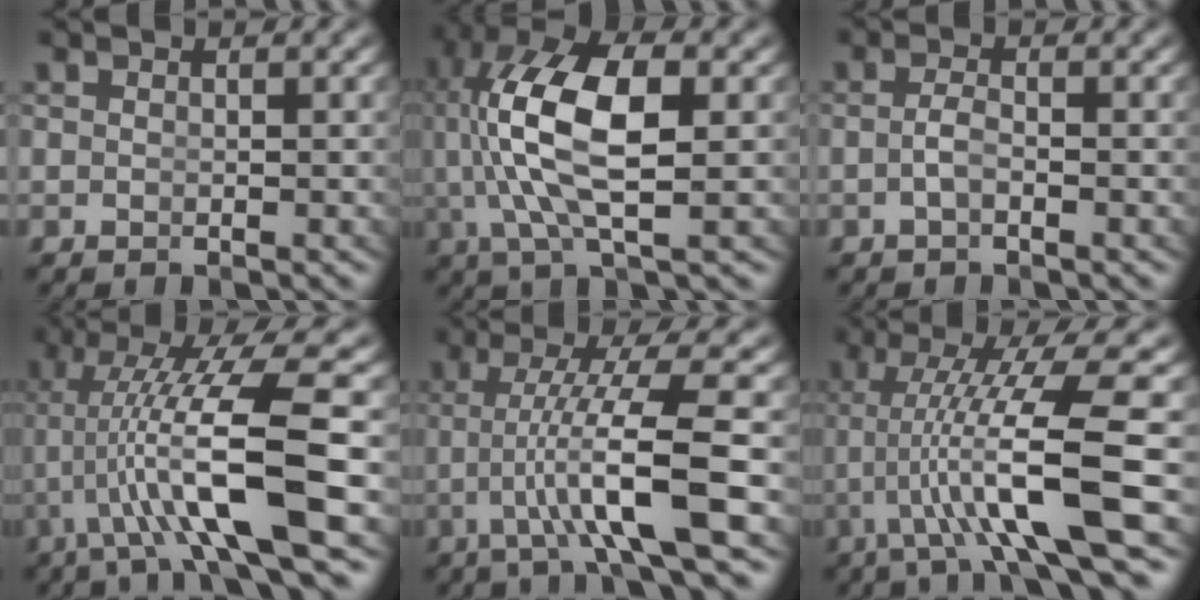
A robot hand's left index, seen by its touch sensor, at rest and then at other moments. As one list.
[{"total": 8.9, "force": [1.4, 3.4, 8.1], "torque": [-0.166, -0.010, 0.030]}, {"total": 1.4, "force": [-1.0, -0.3, 0.8], "torque": [-0.024, -0.010, -0.012]}, {"total": 9.1, "force": [0.1, 1.9, 8.9], "torque": [-0.156, -0.002, 0.008]}, {"total": 7.3, "force": [-1.1, 0.5, 7.2], "torque": [-0.125, -0.008, -0.013]}, {"total": 8.5, "force": [-0.2, 1.2, 8.4], "torque": [-0.145, -0.001, 0.001]}]